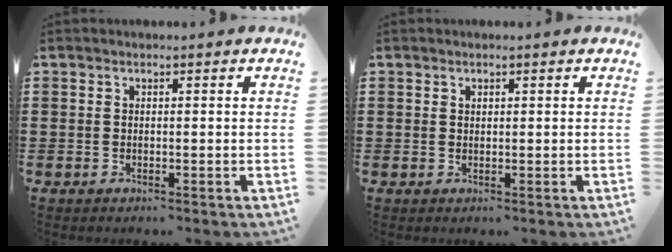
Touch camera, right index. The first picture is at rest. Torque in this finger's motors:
{"motor_torque": [-1.05, 1.08, -0.02, -0.01]}